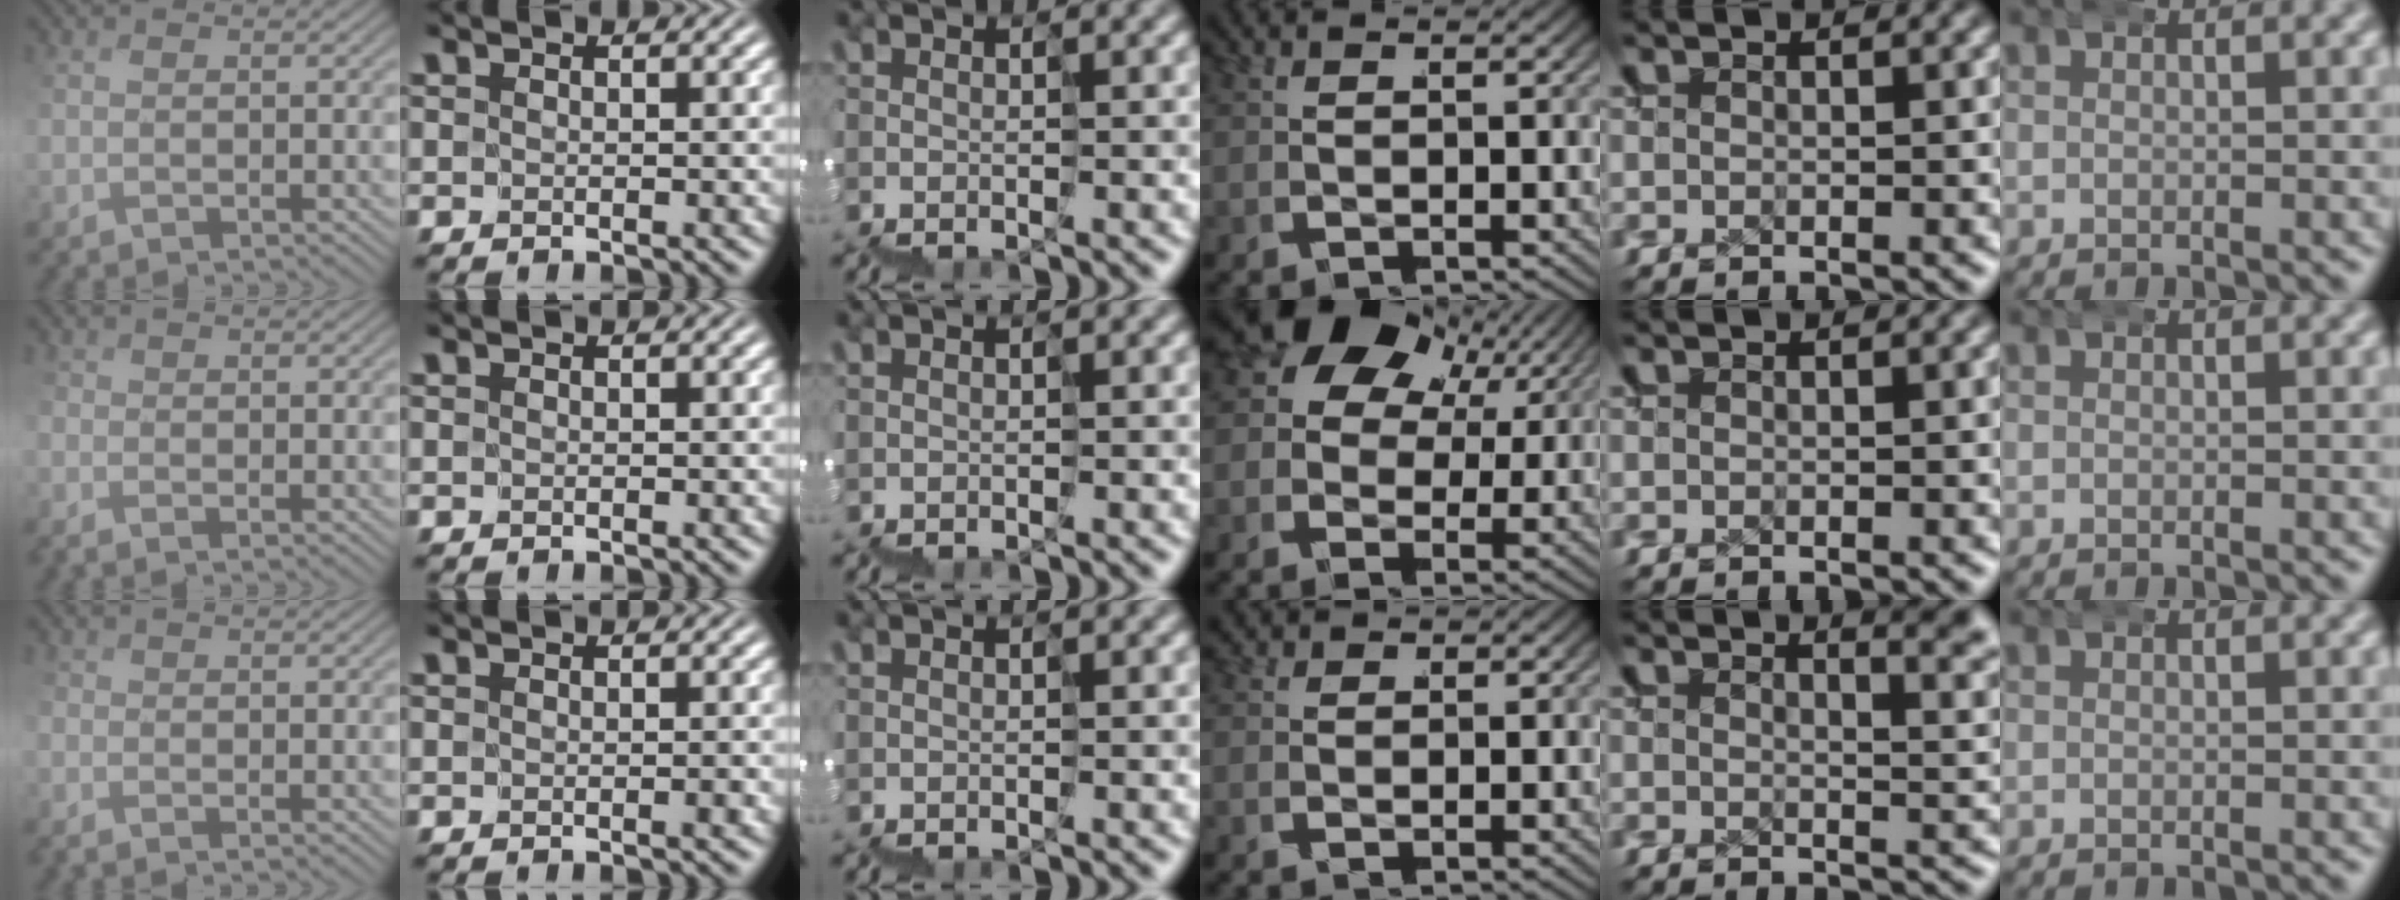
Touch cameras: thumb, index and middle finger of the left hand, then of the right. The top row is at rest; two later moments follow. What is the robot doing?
{"motion": "wrap", "object": "ethernet cable"}